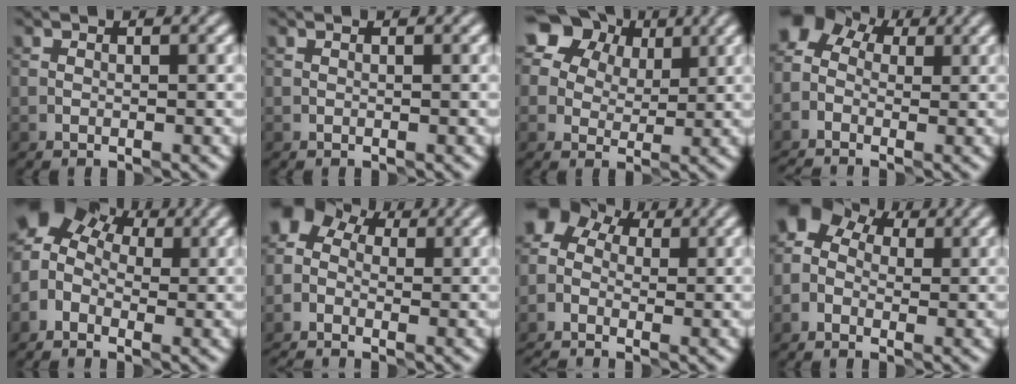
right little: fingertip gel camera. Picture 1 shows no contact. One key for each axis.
{"total": 0.0}
{"total": 8.3, "fx": 4.6, "fy": 5.7, "fz": 3.9, "tx": -0.057, "ty": 0.030, "tz": 0.065}
{"total": 5.5, "fx": -0.7, "fy": 4.4, "fz": 3.3, "tx": -0.066, "ty": 0.019, "tz": -0.019}
{"total": 6.2, "fx": 1.5, "fy": 4.4, "fz": 4.1, "tx": -0.070, "ty": 0.026, "tz": 0.014}
{"total": 4.9, "fx": -0.9, "fy": 3.8, "fz": 2.9, "tx": -0.052, "ty": 0.015, "tz": -0.021}
{"total": 5.0, "fx": -1.0, "fy": 4.0, "fz": 2.9, "tx": -0.052, "ty": 0.016, "tz": -0.022}
{"total": 5.9, "fx": 0.8, "fy": 4.5, "fz": 3.7, "tx": -0.066, "ty": 0.030, "tz": -0.006}